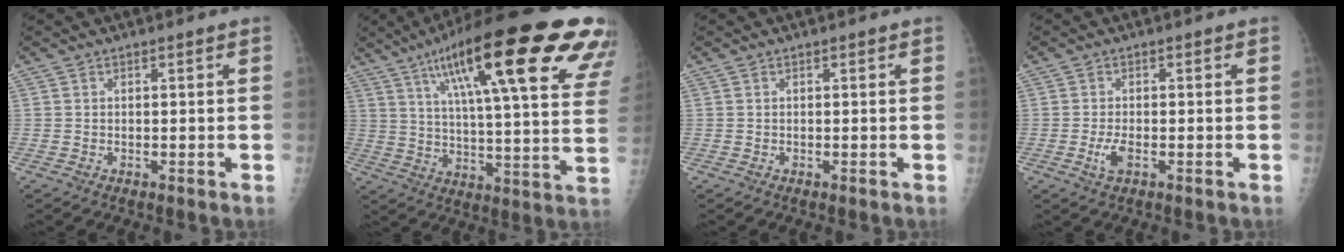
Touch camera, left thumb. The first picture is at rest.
{"total": 31.9, "force": [16.5, 7.0, 26.3], "torque": [-0.334, -0.011, 0.242]}
{"total": 0.0}
{"total": 2.7, "force": [-1.0, 1.2, 2.2], "torque": [-0.050, -0.002, -0.018]}